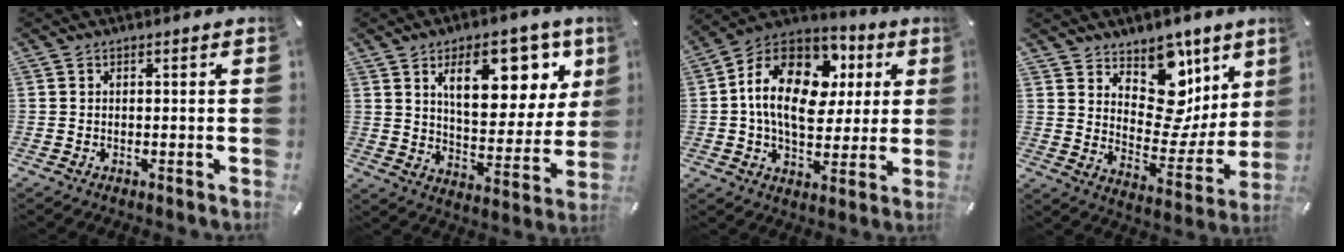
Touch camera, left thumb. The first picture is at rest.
{"total": 17.3, "force": [9.1, 8.9, 11.7], "torque": [-0.158, -0.039, 0.150]}
{"total": 19.7, "force": [4.2, 13.4, 13.8], "torque": [-0.270, 0.001, 0.073]}
{"total": 15.0, "force": [8.3, 10.3, 7.1], "torque": [-0.072, -0.084, 0.146]}